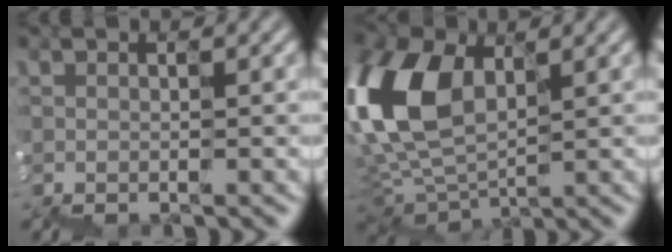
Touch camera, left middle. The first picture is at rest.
{"total": 9.3, "force": [3.1, 6.0, 6.4], "torque": [-0.210, 0.018, 0.062]}